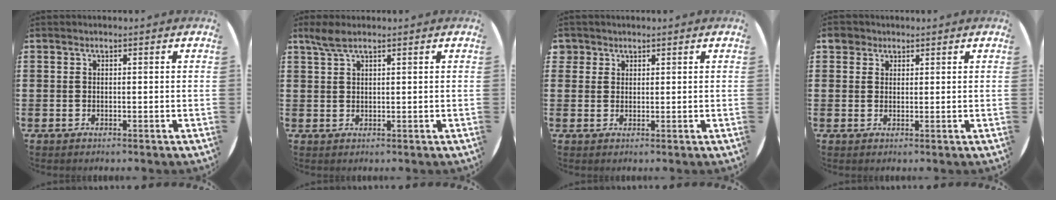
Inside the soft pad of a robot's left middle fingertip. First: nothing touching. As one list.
[{"total": 2.5, "force": [2.0, 0.5, 1.5], "torque": [-0.034, 0.004, 0.036]}, {"total": 1.2, "force": [1.0, 0.7, 0.1], "torque": [-0.003, 0.003, 0.021]}, {"total": 2.3, "force": [1.7, 1.5, 0.3], "torque": [0.005, 0.001, 0.030]}]